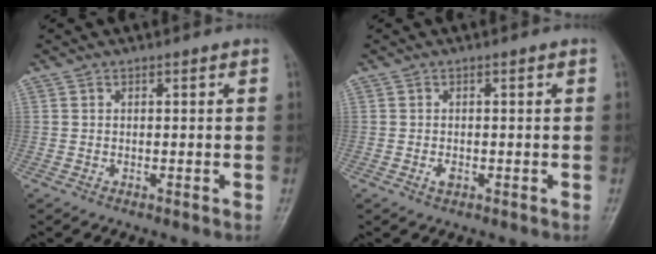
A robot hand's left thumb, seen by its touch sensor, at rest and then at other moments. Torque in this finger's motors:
{"motor_torque": [0.18, 0.46, 0.24, -0.09, 0.00]}